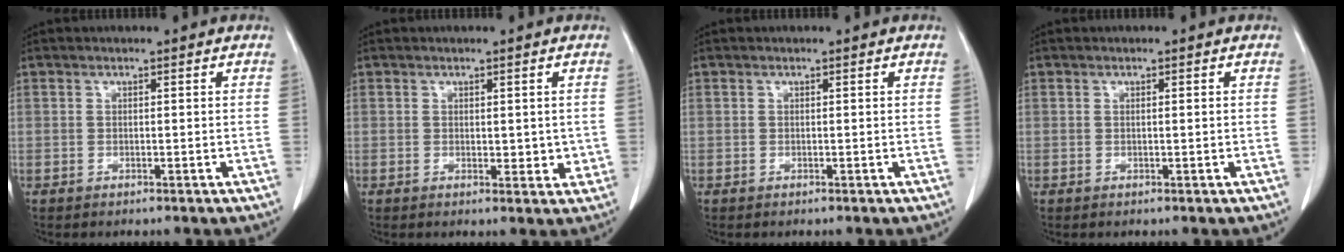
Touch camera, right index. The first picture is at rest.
{"total": 2.9, "force": [0.0, 1.6, 2.4], "torque": [-0.023, -0.004, 0.001]}
{"total": 0.0}
{"total": 0.7, "force": [0.0, 0.0, 0.7], "torque": [-0.011, -0.001, 0.000]}